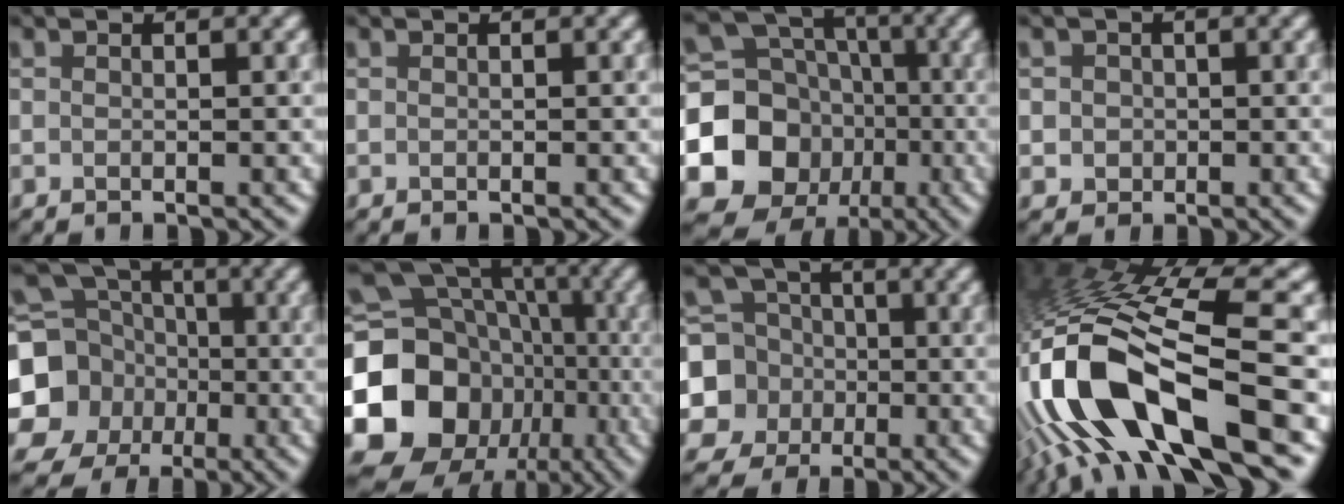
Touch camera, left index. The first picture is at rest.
{"total": 0.0}
{"total": 12.8, "force": [-2.5, 11.2, 5.6], "torque": [-0.130, -0.021, -0.060]}
{"total": 2.0, "force": [0.2, 1.9, 0.6], "torque": [0.005, 0.006, 0.003]}
{"total": 15.5, "force": [-2.6, 14.4, 5.0], "torque": [-0.156, -0.008, -0.077]}
{"total": 22.9, "force": [-5.2, 20.0, 9.8], "torque": [-0.203, -0.016, -0.121]}
{"total": 9.4, "force": [-1.1, 8.8, 3.2], "torque": [-0.090, 0.006, -0.052]}
{"total": 16.3, "force": [-5.3, 5.8, 14.3], "torque": [-0.278, 0.016, -0.091]}